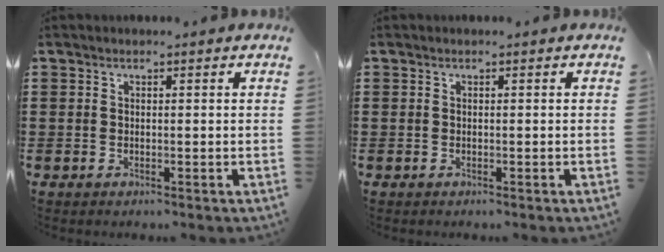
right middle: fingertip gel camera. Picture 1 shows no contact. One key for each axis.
{"total": 0.0}